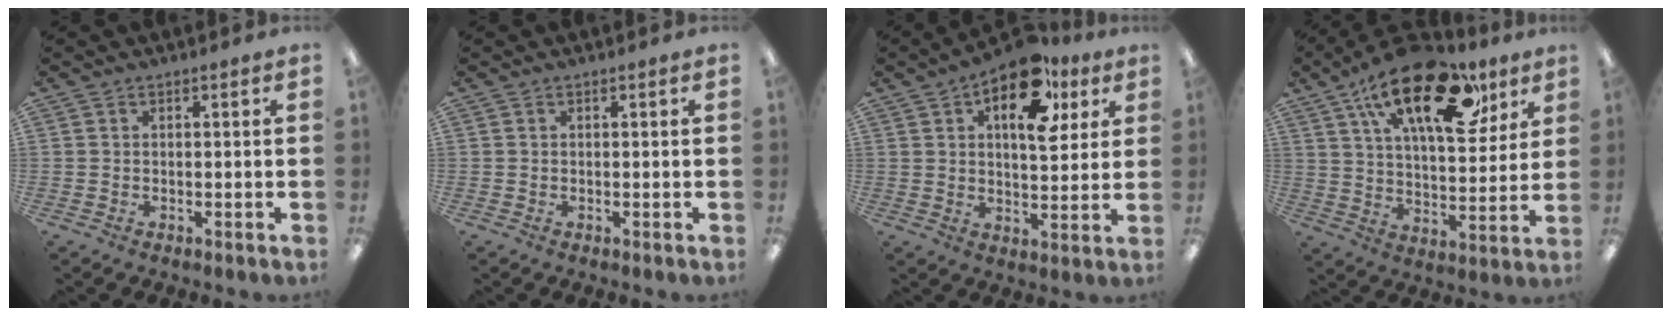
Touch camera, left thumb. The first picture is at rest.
{"total": 0.0}
{"total": 16.5, "force": [8.9, 8.4, 11.2], "torque": [-0.142, -0.036, 0.145]}
{"total": 24.4, "force": [13.5, 10.9, 17.1], "torque": [-0.263, -0.058, 0.226]}